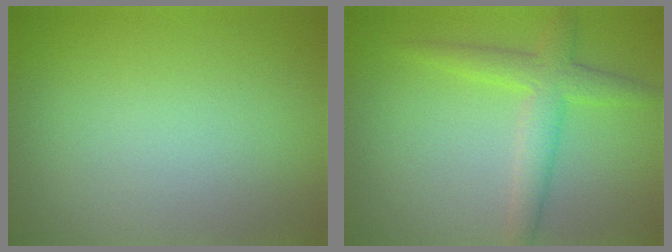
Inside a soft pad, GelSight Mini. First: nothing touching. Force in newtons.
{"total": 3.6, "press": 3.6, "slide": 0.1}